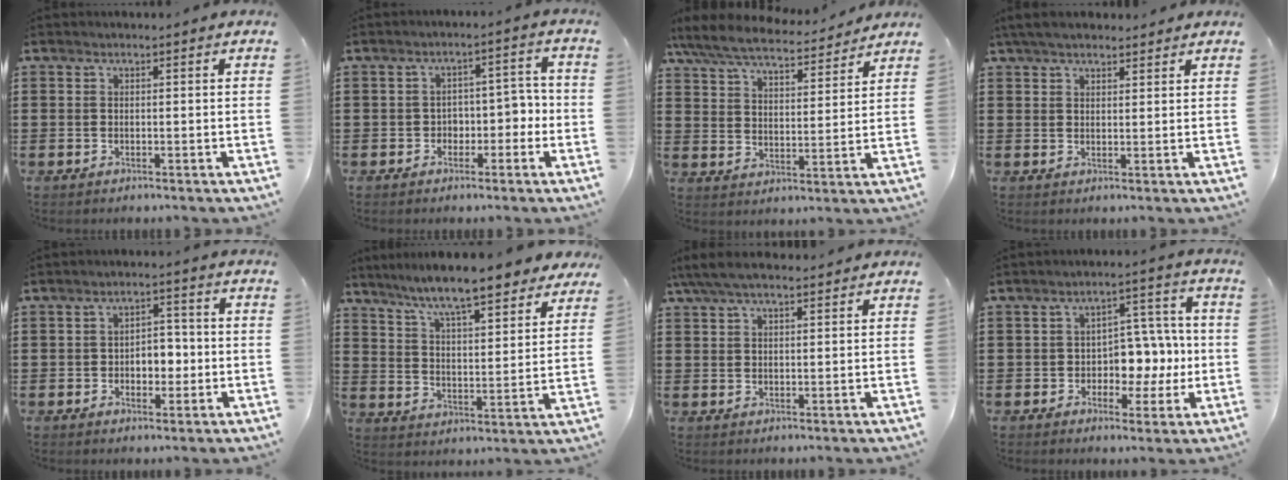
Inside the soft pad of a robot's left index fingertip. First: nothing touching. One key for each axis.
{"total": 3.4, "fx": -1.5, "fy": 2.7, "fz": 1.4, "tx": -0.039, "ty": 0.012, "tz": -0.037}
{"total": 7.3, "fx": 6.7, "fy": 1.0, "fz": 2.6, "tx": -0.080, "ty": -0.039, "tz": 0.116}
{"total": 3.9, "fx": 3.3, "fy": 1.0, "fz": 1.7, "tx": -0.042, "ty": 0.000, "tz": 0.063}
{"total": 4.1, "fx": -0.9, "fy": 2.7, "fz": 2.9, "tx": -0.054, "ty": 0.006, "tz": -0.024}
{"total": 8.6, "fx": 7.6, "fy": 0.3, "fz": 4.1, "tx": -0.110, "ty": -0.042, "tz": 0.128}
{"total": 5.0, "fx": 3.8, "fy": 1.2, "fz": 3.0, "tx": -0.068, "ty": 0.001, "tz": 0.071}
{"total": 6.4, "fx": -0.5, "fy": 5.1, "fz": 3.8, "tx": -0.070, "ty": 0.008, "tz": -0.015}